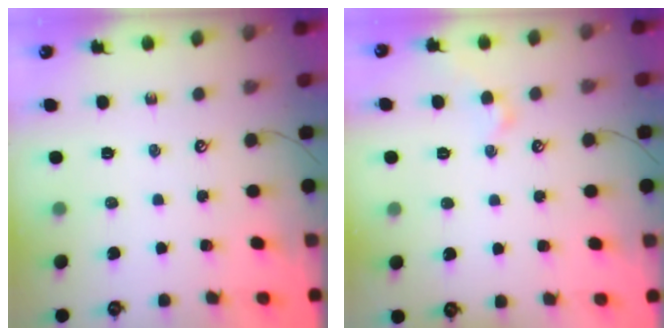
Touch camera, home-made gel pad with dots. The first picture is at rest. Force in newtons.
{"total": 0.8, "press": 0.7, "slide": 0.4}